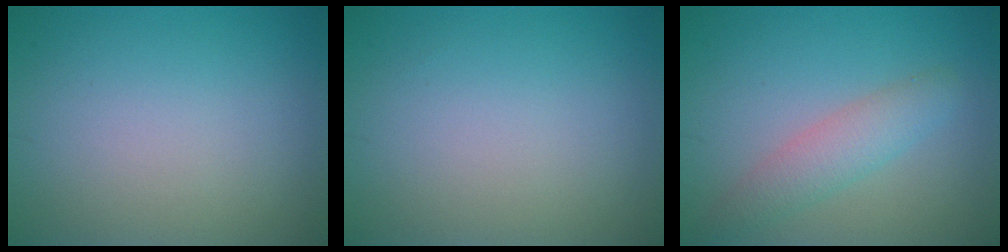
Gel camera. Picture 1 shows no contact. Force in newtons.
{"total": 0.0}
{"total": 3.0, "press": 2.9, "slide": 0.2}